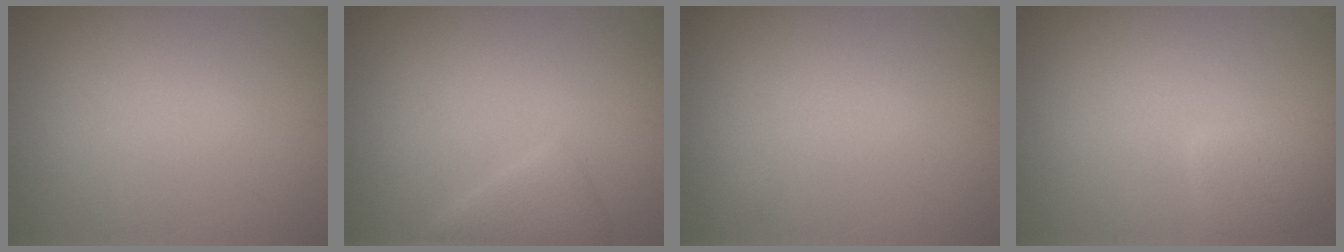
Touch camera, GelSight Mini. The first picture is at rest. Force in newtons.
{"total": 2.0, "press": 2.0, "slide": 0.1}
{"total": 0.0}
{"total": 2.1, "press": 2.1, "slide": 0.2}